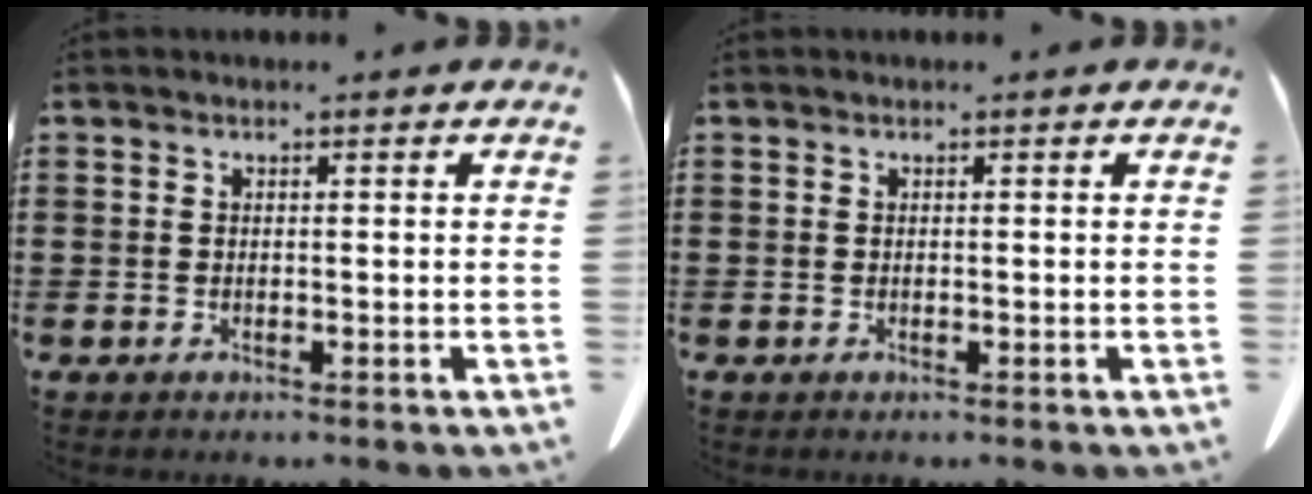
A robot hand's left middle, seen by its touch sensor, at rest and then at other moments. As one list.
[{"total": 0.0}]